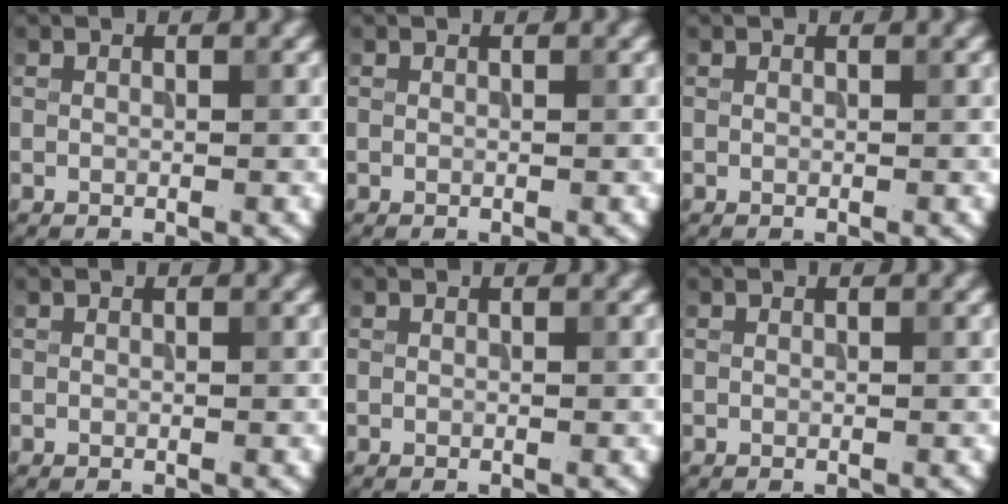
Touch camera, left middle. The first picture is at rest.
{"total": 0.0}
{"total": 0.0}
{"total": 0.0}
{"total": 0.0}
{"total": 0.0}